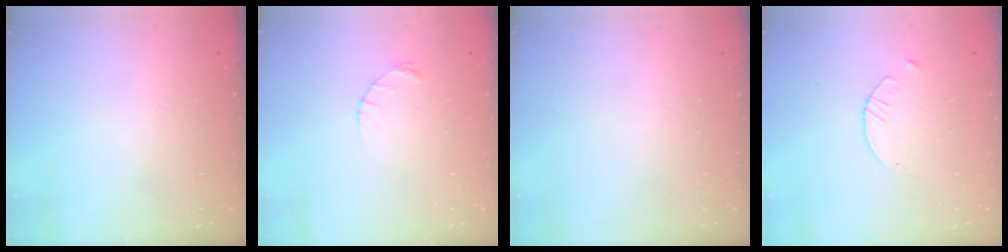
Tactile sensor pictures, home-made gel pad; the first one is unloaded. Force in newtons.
{"total": 1.2, "press": 1.1, "slide": 0.2}
{"total": 0.0}
{"total": 2.0, "press": 2.0, "slide": 0.3}